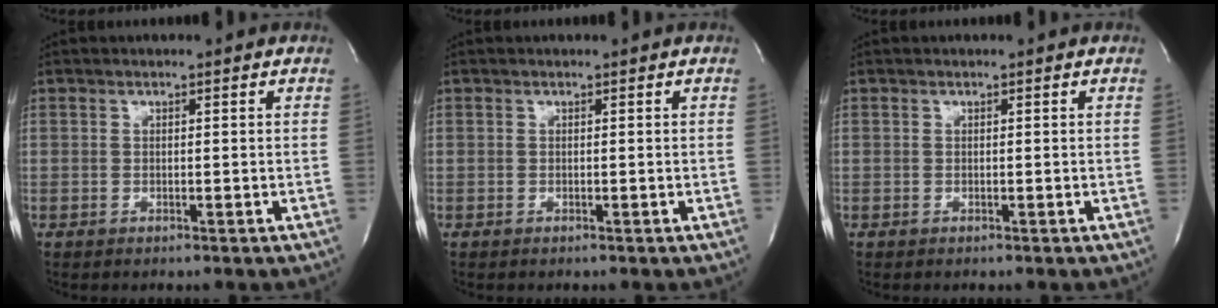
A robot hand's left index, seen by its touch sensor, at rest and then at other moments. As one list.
[{"total": 0.0}, {"total": 0.0}]